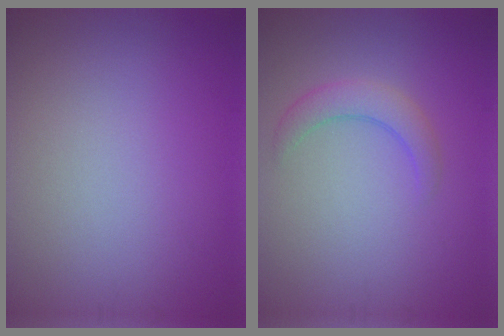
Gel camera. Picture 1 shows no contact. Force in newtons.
{"total": 2.4, "press": 2.4, "slide": 0.1}